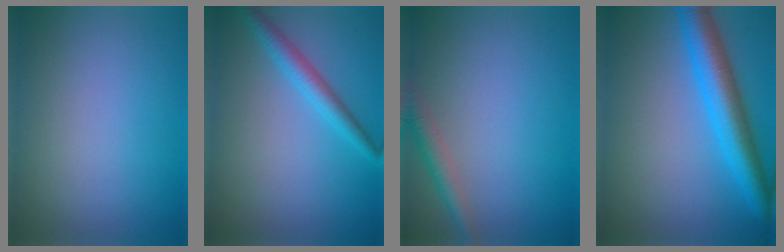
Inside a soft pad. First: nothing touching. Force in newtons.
{"total": 2.6, "press": 2.6, "slide": 0.1}
{"total": 2.4, "press": 2.4, "slide": 0.1}
{"total": 6.2, "press": 6.2, "slide": 0.2}